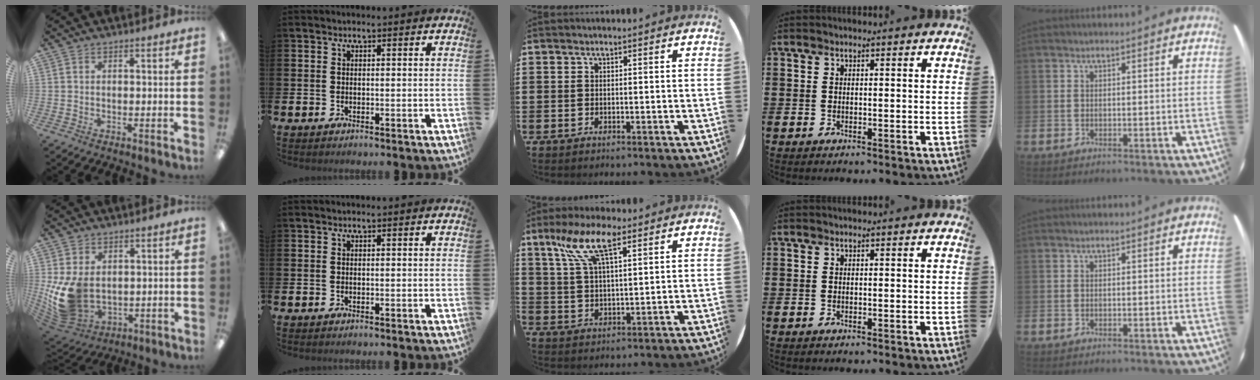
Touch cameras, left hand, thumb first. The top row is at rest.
{"thumb": {"total": 13.3, "force": [0.3, 9.6, 9.2], "torque": [-0.207, -0.006, 0.013]}, "middle": {"total": 8.9, "force": [5.6, 2.8, 6.3], "torque": [-0.141, 0.001, 0.099]}}